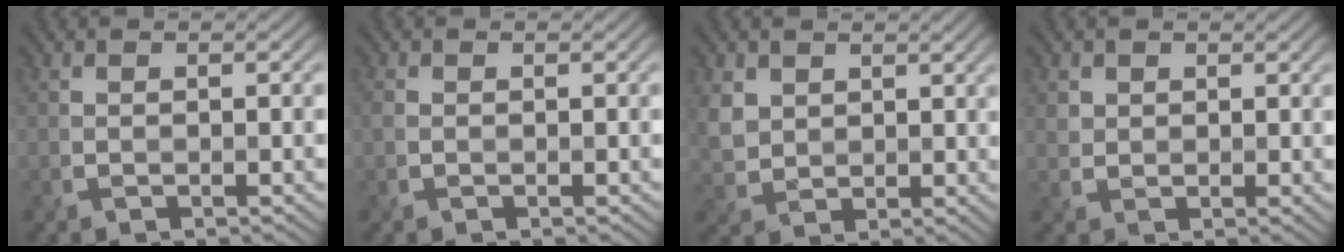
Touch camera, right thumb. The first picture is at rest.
{"total": 0.7, "force": [0.0, 0.6, 0.4], "torque": [-0.012, 0.000, -0.002]}
{"total": 4.5, "force": [2.3, 3.4, 1.7], "torque": [-0.059, -0.001, 0.047]}
{"total": 1.8, "force": [1.1, 1.4, 0.3], "torque": [-0.008, -0.004, 0.020]}